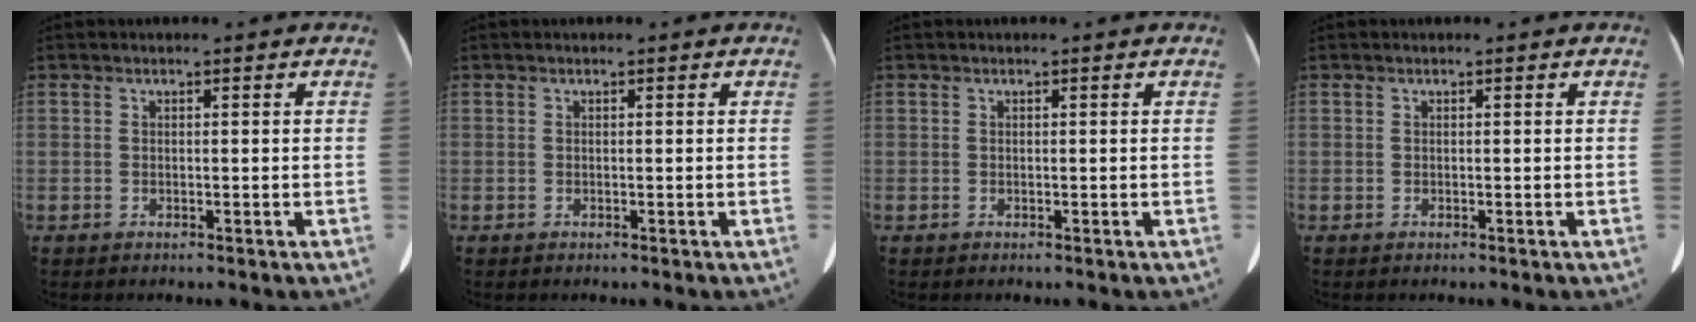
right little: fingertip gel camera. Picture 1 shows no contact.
{"total": 0.0}
{"total": 0.0}
{"total": 0.0}